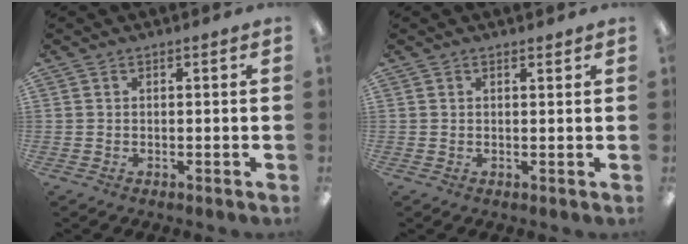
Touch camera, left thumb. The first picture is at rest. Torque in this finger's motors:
{"motor_torque": [0.03, 0.03, -0.18, -0.23, 0.02]}